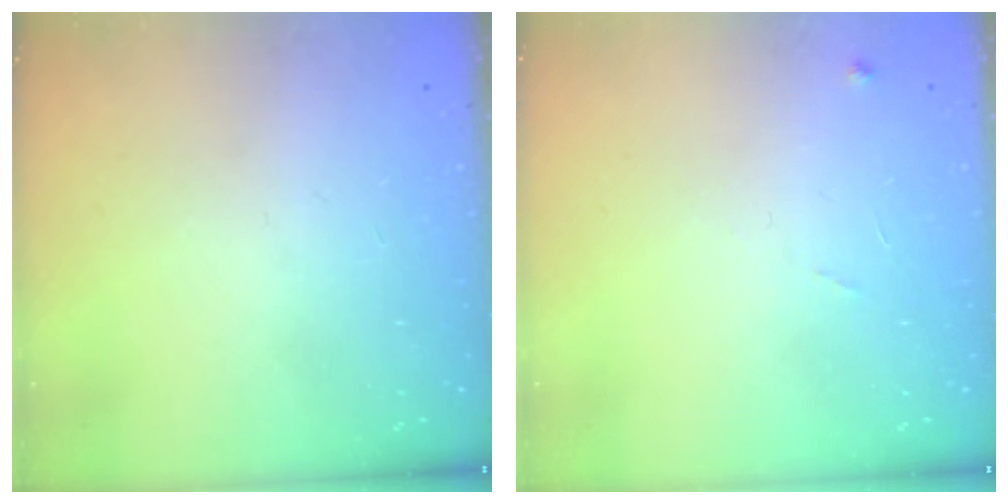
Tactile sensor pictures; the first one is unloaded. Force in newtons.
{"total": 6.2, "press": 6.2, "slide": 0.8}